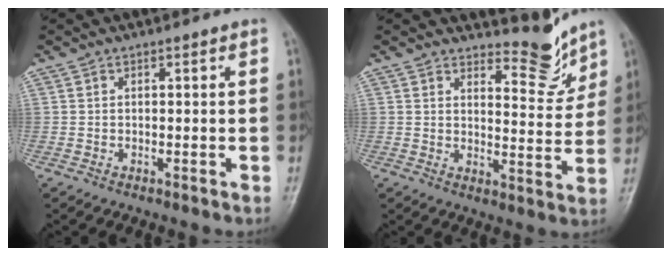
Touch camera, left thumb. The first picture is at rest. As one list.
[{"total": 7.1, "force": [6.3, 2.3, 2.2], "torque": [-0.007, -0.062, 0.093]}]